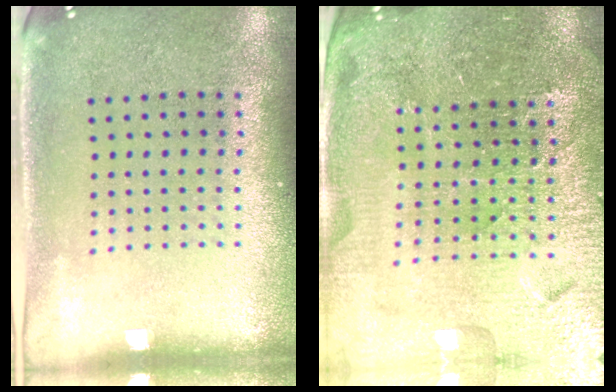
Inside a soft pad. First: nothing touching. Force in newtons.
{"total": 5.1, "press": 4.7, "slide": 1.9}